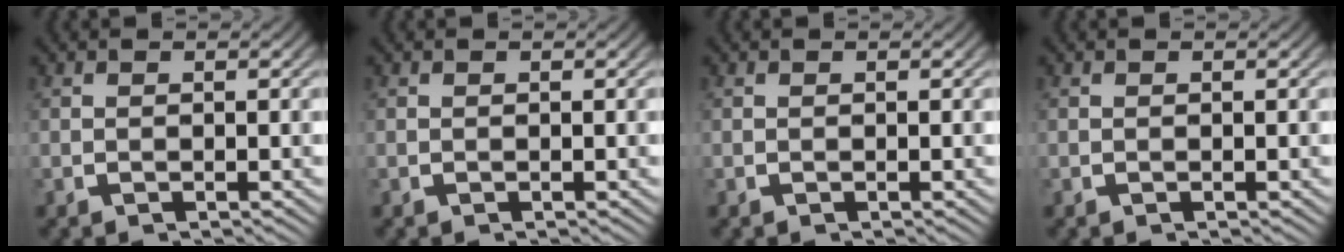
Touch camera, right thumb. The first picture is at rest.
{"total": 0.0}
{"total": 0.0}
{"total": 0.0}